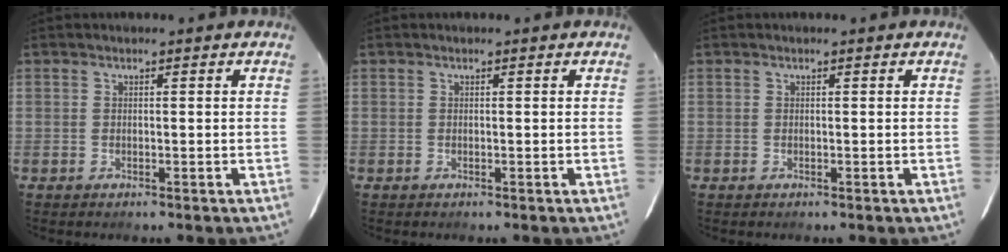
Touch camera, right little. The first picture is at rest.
{"total": 0.0}
{"total": 0.0}